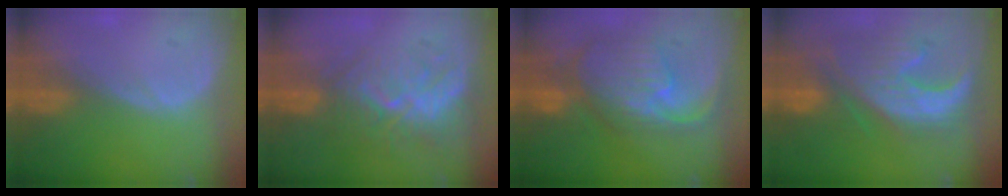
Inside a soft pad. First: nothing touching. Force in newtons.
{"total": 10.1, "press": 8.7, "slide": 5.1}
{"total": 10.5, "press": 9.4, "slide": 4.7}
{"total": 11.3, "press": 10.8, "slide": 3.3}